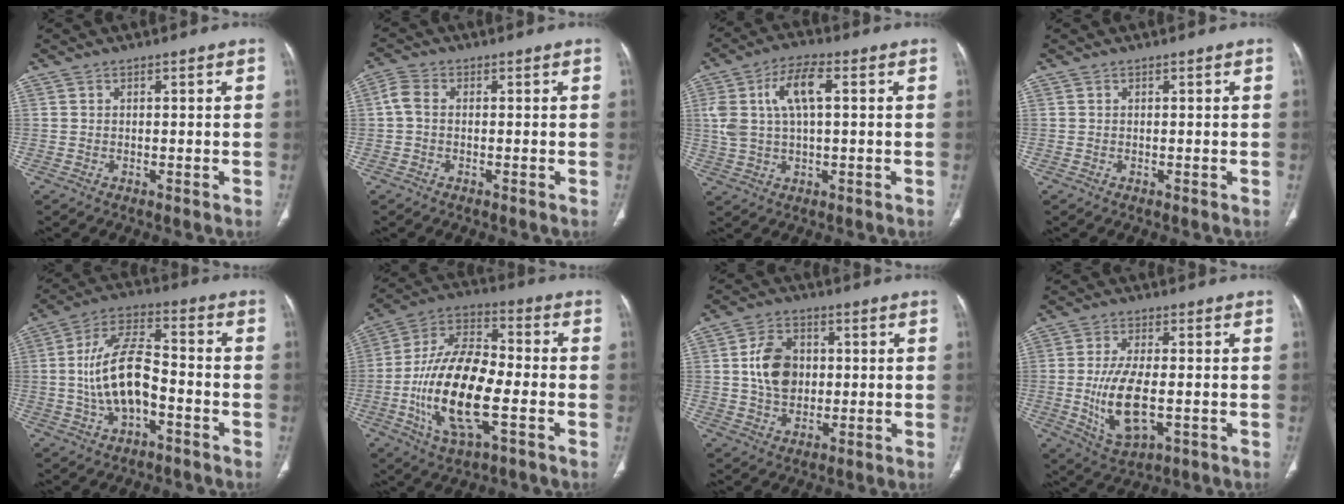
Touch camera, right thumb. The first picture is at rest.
{"total": 3.1, "force": [0.0, 2.1, 2.3], "torque": [-0.047, 0.008, -0.008]}
{"total": 10.0, "force": [2.4, 4.3, 8.7], "torque": [-0.180, 0.018, 0.045]}
{"total": 0.0}
{"total": 13.6, "force": [-2.6, 6.8, 11.5], "torque": [-0.214, 0.038, -0.051]}
{"total": 19.8, "force": [-4.8, 8.6, 17.2], "torque": [-0.326, 0.026, -0.088]}
{"total": 9.6, "force": [0.9, 7.1, 6.4], "torque": [-0.092, 0.002, 0.017]}
{"total": 11.1, "force": [-1.9, 5.0, 9.7], "torque": [-0.188, -0.010, -0.024]}